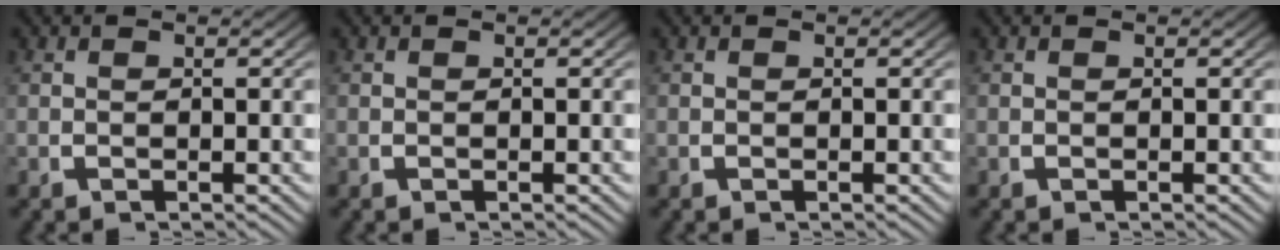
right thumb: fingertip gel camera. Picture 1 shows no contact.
{"total": 0.0}
{"total": 0.0}
{"total": 0.0}